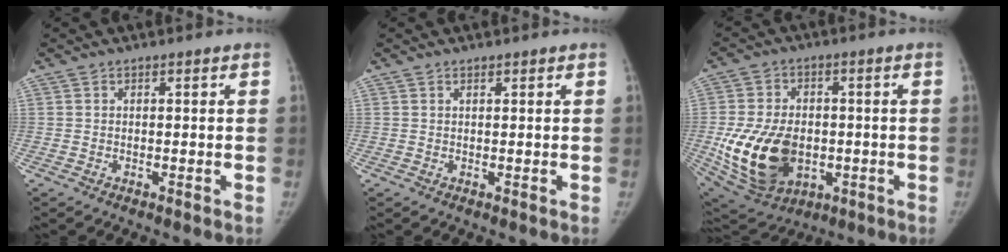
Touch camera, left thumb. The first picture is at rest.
{"total": 0.5, "force": [0.4, 0.2, 0.2], "torque": [-0.007, -0.003, 0.008]}
{"total": 18.4, "force": [-3.1, 12.6, 13.0], "torque": [-0.223, -0.003, -0.026]}